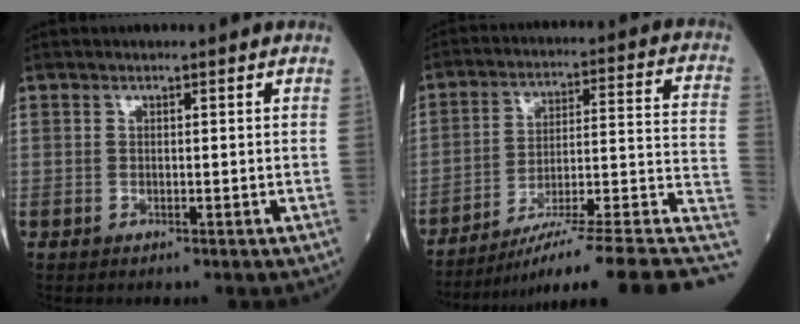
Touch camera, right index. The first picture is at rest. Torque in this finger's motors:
{"motor_torque": [-0.18, -1.02, 0.62, 0.14]}